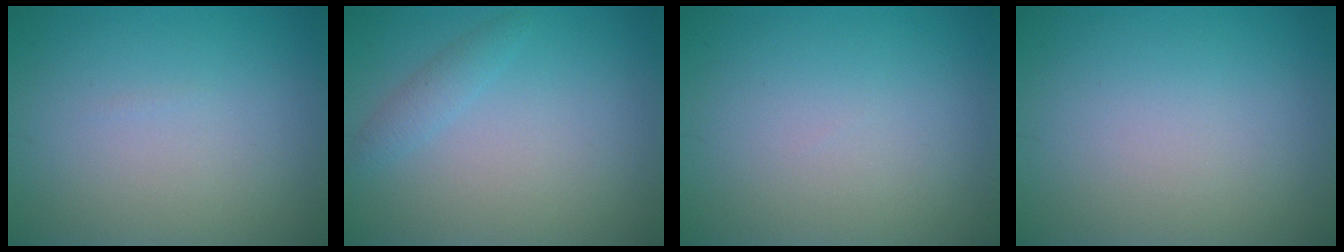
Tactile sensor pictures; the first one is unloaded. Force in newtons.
{"total": 1.4, "press": 1.4, "slide": 0.1}
{"total": 0.0}
{"total": 0.0}